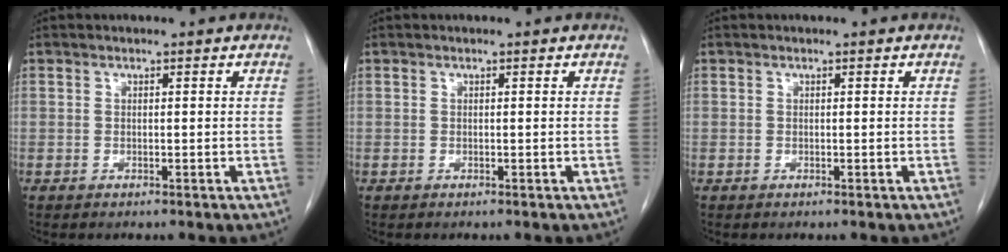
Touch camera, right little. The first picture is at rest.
{"total": 0.0}
{"total": 0.0}